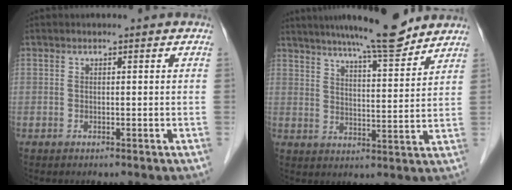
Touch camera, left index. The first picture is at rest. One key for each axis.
{"total": 12.9, "fx": 11.2, "fy": 0.8, "fz": 6.3, "tx": -0.097, "ty": 0.001, "tz": 0.164}